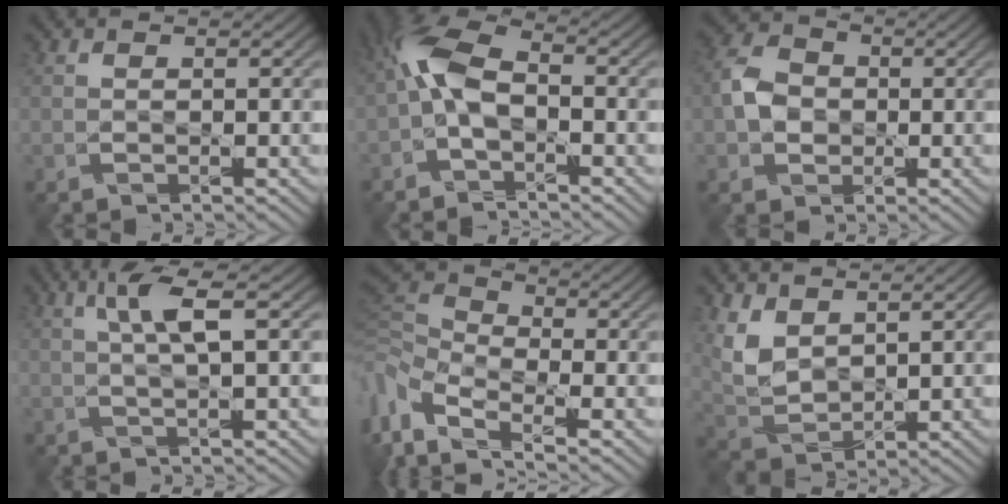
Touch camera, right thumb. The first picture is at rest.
{"total": 7.4, "force": [-1.5, 3.5, 6.4], "torque": [-0.157, 0.019, -0.045]}
{"total": 5.0, "force": [-0.4, 4.0, 2.9], "torque": [-0.073, 0.010, -0.016]}
{"total": 4.2, "force": [1.4, -0.1, 4.0], "torque": [-0.094, 0.012, 0.029]}
{"total": 9.8, "force": [-3.9, 5.1, 7.4], "torque": [-0.218, -0.009, -0.074]}
{"total": 5.4, "force": [3.4, 2.7, 3.3], "torque": [-0.095, -0.004, 0.076]}